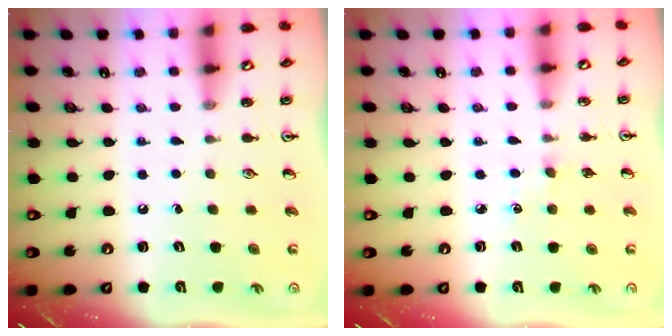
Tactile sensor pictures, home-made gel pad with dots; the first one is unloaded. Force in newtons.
{"total": 2.0, "press": 2.0, "slide": 0.3}